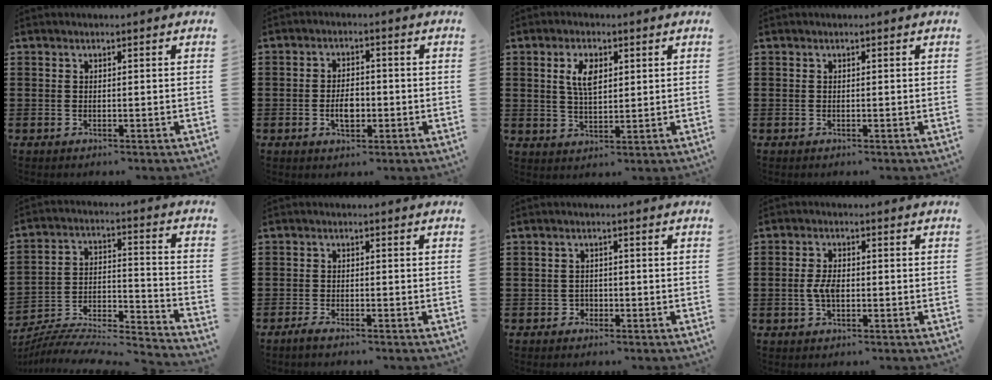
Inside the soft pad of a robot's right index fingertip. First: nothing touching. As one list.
[{"total": 4.2, "force": [-1.0, 2.2, 3.4], "torque": [-0.062, 0.000, -0.020]}, {"total": 4.9, "force": [1.9, 2.1, 4.0], "torque": [-0.077, 0.008, 0.031]}, {"total": 0.0}, {"total": 6.8, "force": [-6.3, 1.3, 2.3], "torque": [-0.040, -0.003, -0.126]}, {"total": 1.2, "force": [-1.0, -0.2, 0.6], "torque": [-0.017, -0.004, -0.020]}, {"total": 0.9, "force": [-0.6, 0.7, 0.1], "torque": [-0.005, 0.000, -0.014]}, {"total": 3.5, "force": [-0.4, 1.5, 3.1], "torque": [-0.075, -0.006, -0.011]}]